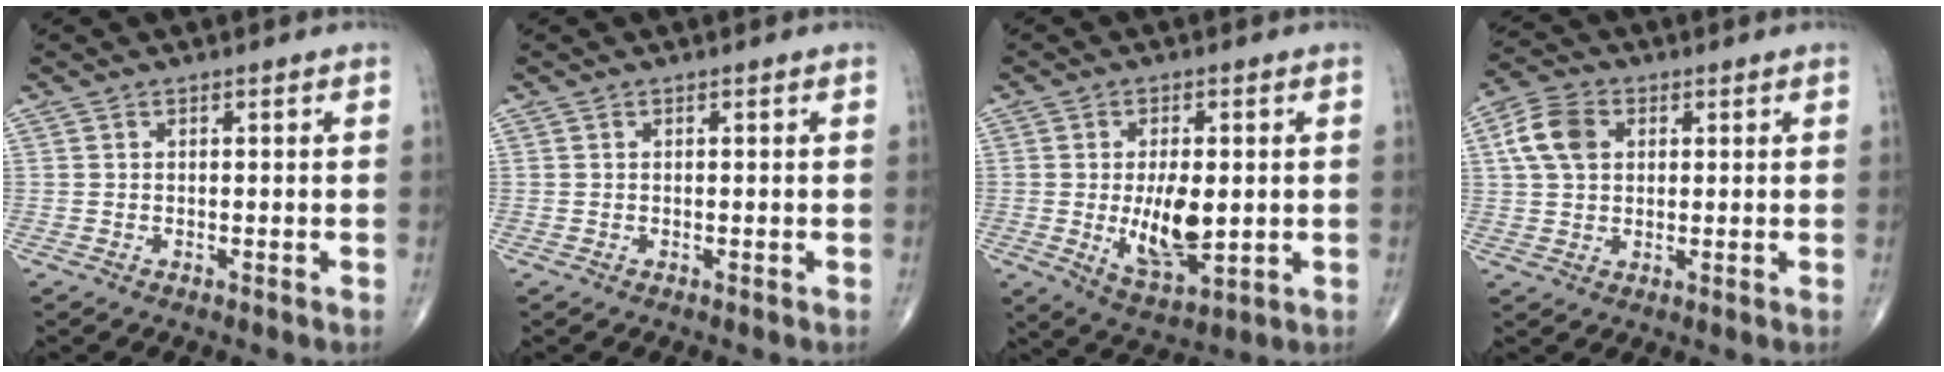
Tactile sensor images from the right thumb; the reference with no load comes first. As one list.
[{"total": 0.0}, {"total": 11.1, "force": [-0.6, 5.4, 9.7], "torque": [-0.149, -0.017, 0.002]}, {"total": 7.7, "force": [2.0, 5.6, 5.0], "torque": [-0.093, 0.010, 0.032]}]